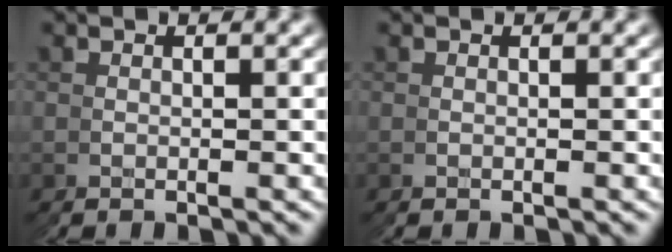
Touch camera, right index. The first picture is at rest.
{"total": 0.0}